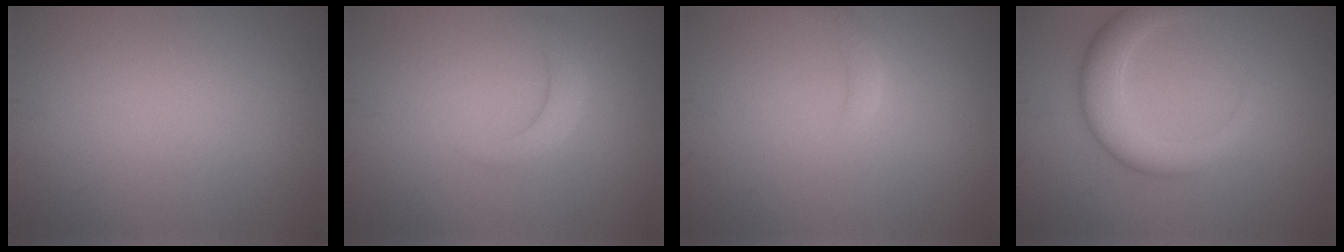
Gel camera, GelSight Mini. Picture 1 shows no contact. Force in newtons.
{"total": 2.1, "press": 2.0, "slide": 0.3}
{"total": 1.6, "press": 1.5, "slide": 0.2}
{"total": 4.6, "press": 4.6, "slide": 0.3}